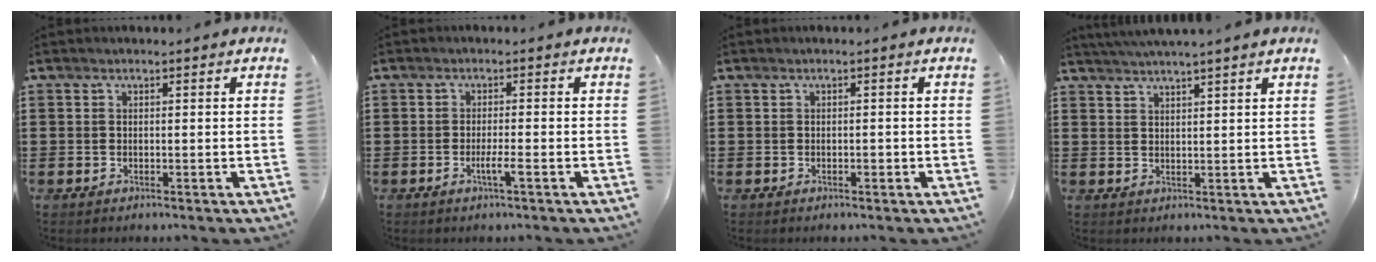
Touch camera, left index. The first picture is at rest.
{"total": 2.7, "force": [-1.1, 0.0, 2.5], "torque": [-0.040, -0.004, -0.020]}
{"total": 0.7, "force": [-0.2, 0.3, 0.6], "torque": [-0.012, -0.002, -0.003]}
{"total": 2.9, "force": [2.7, -0.8, 0.7], "torque": [-0.020, -0.007, 0.049]}